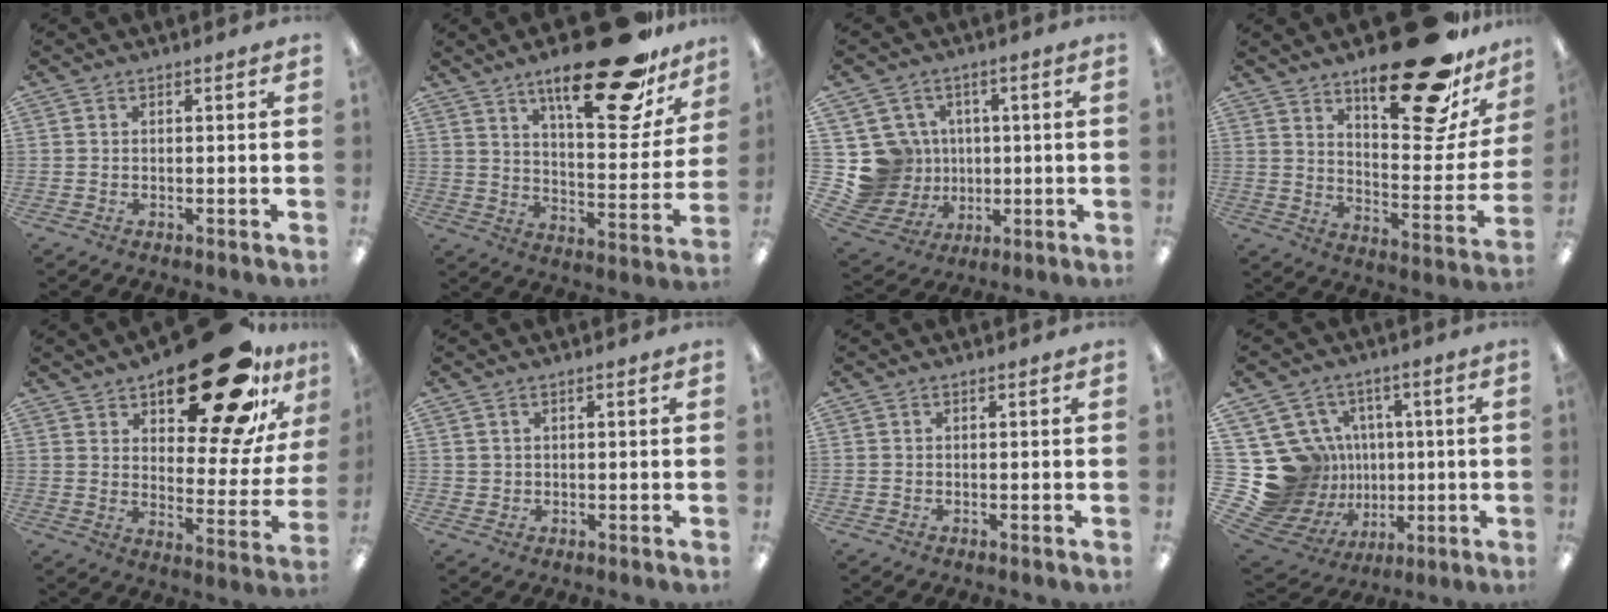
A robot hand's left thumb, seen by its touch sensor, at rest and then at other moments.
{"total": 25.3, "force": [17.6, 7.7, 16.4], "torque": [-0.235, -0.107, 0.282]}
{"total": 13.2, "force": [1.2, 12.8, 3.0], "torque": [-0.096, -0.010, 0.039]}
{"total": 25.2, "force": [17.6, 8.6, 15.9], "torque": [-0.208, -0.120, 0.285]}
{"total": 25.3, "force": [18.0, 9.7, 14.9], "torque": [-0.192, -0.117, 0.291]}
{"total": 1.3, "force": [0.7, 1.1, 0.1], "torque": [-0.004, 0.003, 0.013]}
{"total": 0.0}
{"total": 20.3, "force": [1.4, 19.3, 6.0], "torque": [-0.129, -0.020, 0.090]}